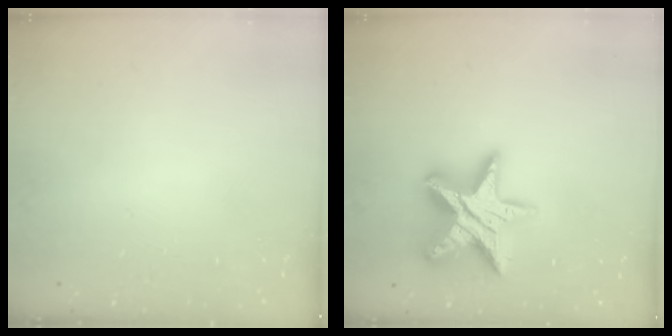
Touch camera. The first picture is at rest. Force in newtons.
{"total": 17.2, "press": 17.2, "slide": 1.5}